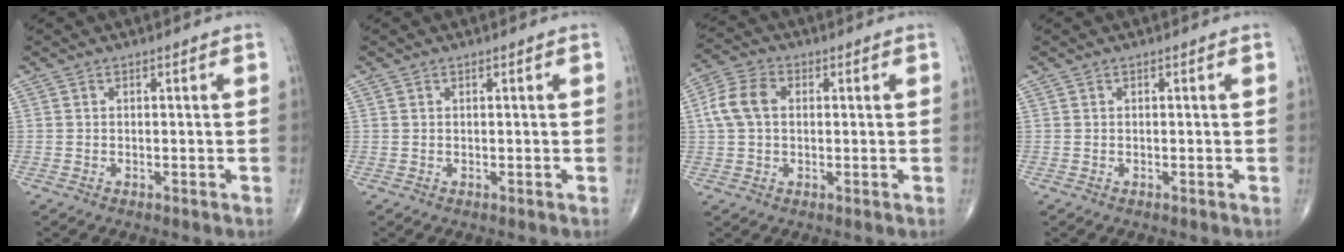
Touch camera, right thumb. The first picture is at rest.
{"total": 0.0}
{"total": 7.3, "force": [1.0, 5.1, 5.2], "torque": [-0.109, 0.020, 0.014]}
{"total": 0.0}